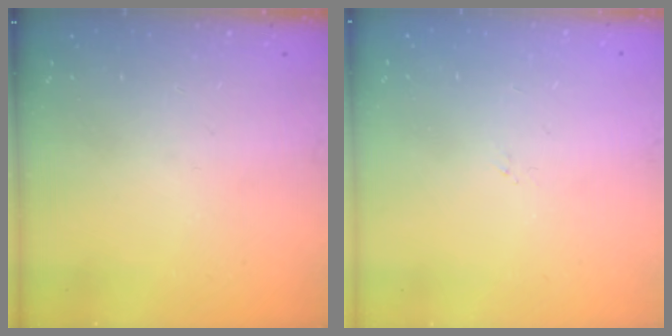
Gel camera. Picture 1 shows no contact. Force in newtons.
{"total": 0.0}